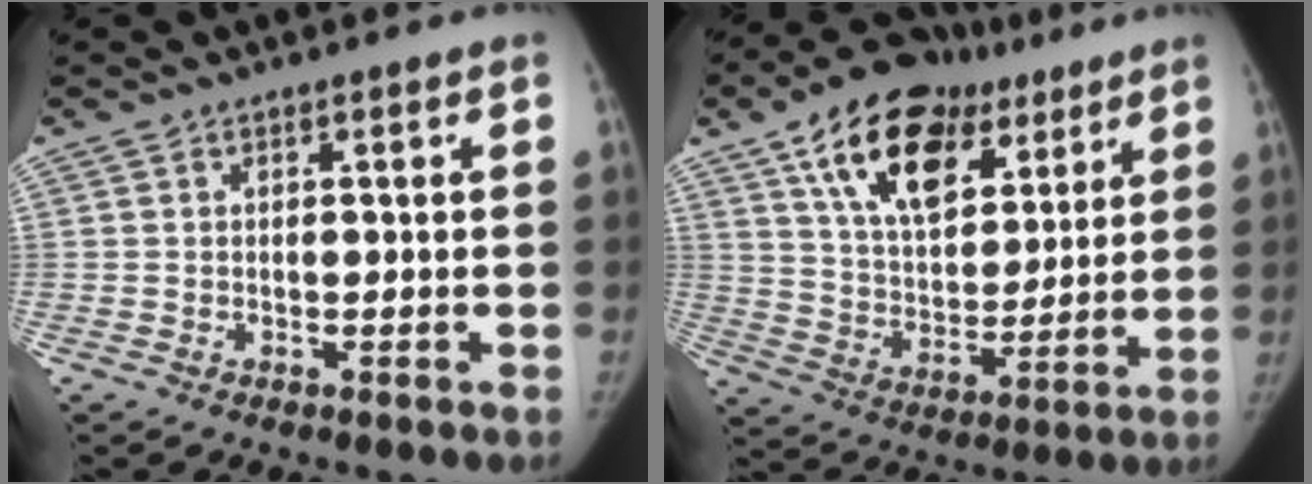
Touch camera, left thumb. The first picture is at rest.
{"total": 21.5, "force": [11.3, 12.5, 13.3], "torque": [-0.180, -0.021, 0.189]}